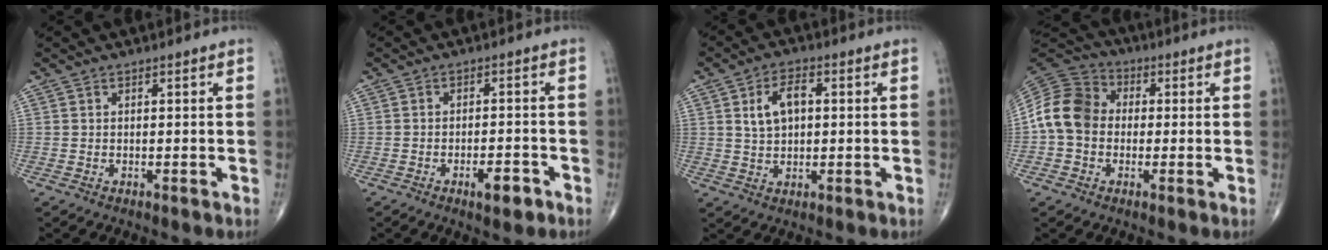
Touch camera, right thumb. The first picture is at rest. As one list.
[{"total": 4.4, "force": [-2.4, 1.6, 3.3], "torque": [-0.046, 0.011, -0.033]}, {"total": 6.6, "force": [1.4, 3.9, 5.1], "torque": [-0.086, 0.008, 0.024]}, {"total": 11.3, "force": [-0.4, 9.2, 6.5], "torque": [-0.116, 0.035, -0.021]}]